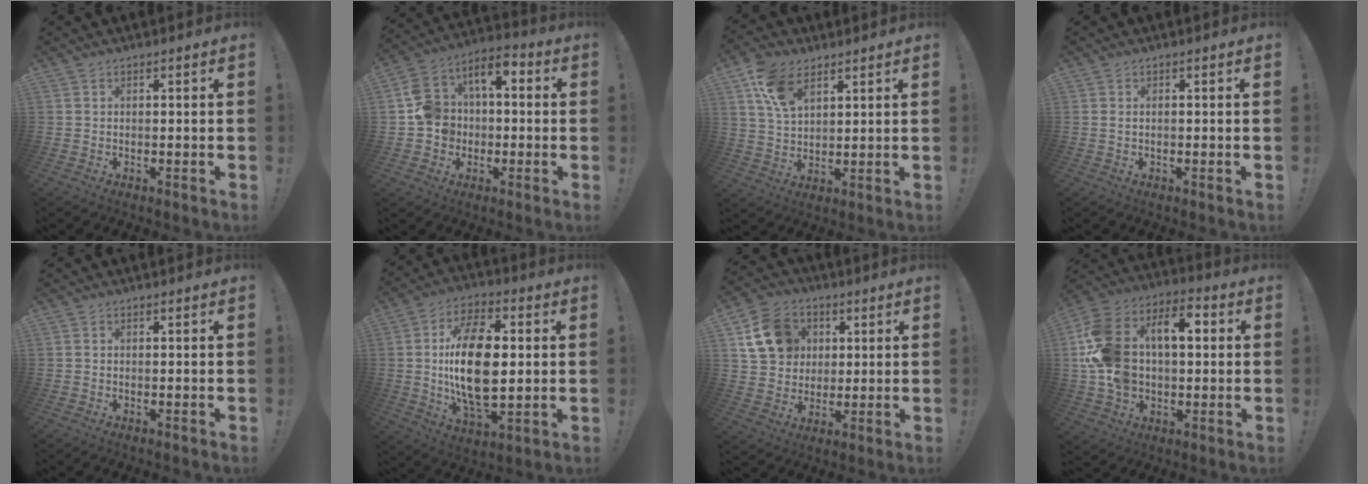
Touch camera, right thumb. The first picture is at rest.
{"total": 11.5, "force": [-0.9, 10.5, 4.6], "torque": [-0.077, 0.018, -0.009]}
{"total": 10.7, "force": [6.1, 6.5, 6.0], "torque": [-0.098, -0.017, 0.116]}
{"total": 0.6, "force": [0.0, 0.1, 0.6], "torque": [-0.013, 0.003, -0.001]}
{"total": 0.0}
{"total": 20.4, "force": [1.2, 10.9, 17.2], "torque": [-0.316, -0.007, 0.014]}
{"total": 14.4, "force": [4.8, 12.1, 6.0], "torque": [-0.088, -0.005, 0.102]}
{"total": 21.4, "force": [3.0, 15.0, 14.9], "torque": [-0.287, 0.012, 0.057]}